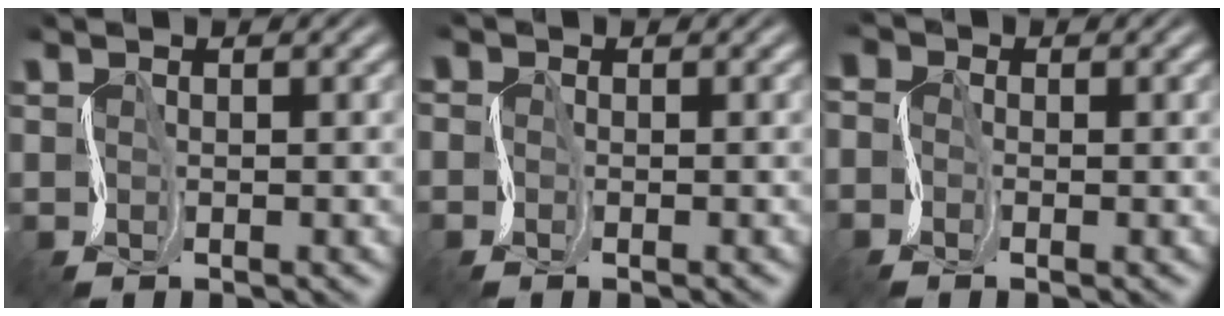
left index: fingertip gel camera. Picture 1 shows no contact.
{"total": 2.5, "force": [-0.2, 2.1, 1.4], "torque": [-0.007, 0.012, -0.029]}
{"total": 3.3, "force": [-0.3, 2.7, 1.7], "torque": [-0.045, 0.014, -0.034]}